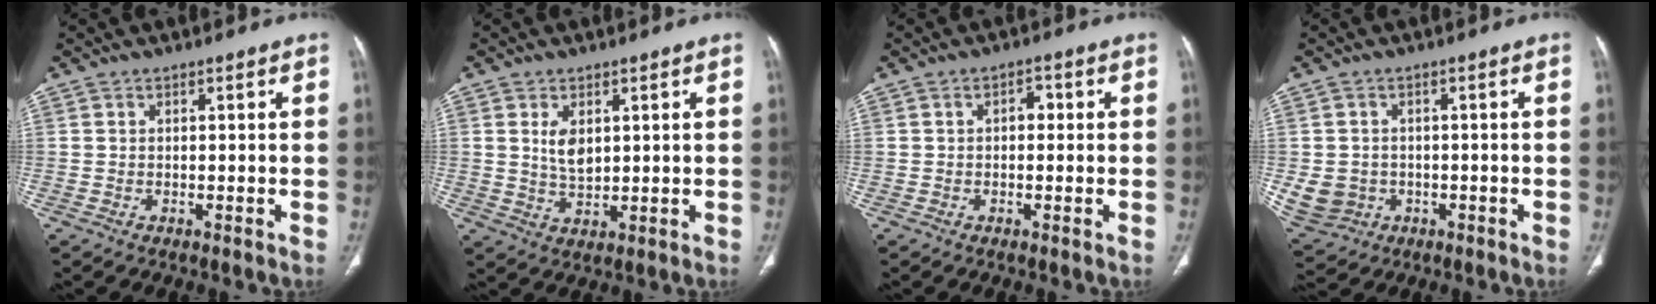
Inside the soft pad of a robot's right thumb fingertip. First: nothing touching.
{"total": 4.7, "force": [1.4, 2.7, 3.6], "torque": [-0.057, -0.013, 0.033]}
{"total": 2.3, "force": [0.1, 1.5, 1.7], "torque": [-0.014, 0.008, -0.004]}
{"total": 7.9, "force": [-1.5, 7.0, 3.2], "torque": [-0.067, 0.010, -0.009]}